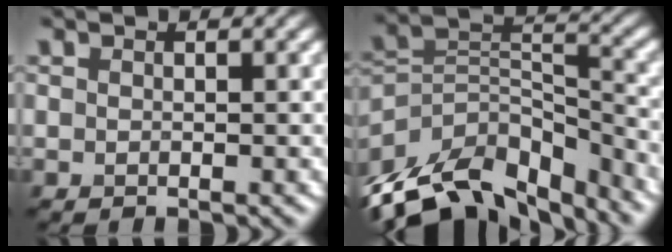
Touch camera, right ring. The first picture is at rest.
{"total": 14.3, "force": [-10.5, 7.1, 6.4], "torque": [-0.145, 0.011, -0.174]}